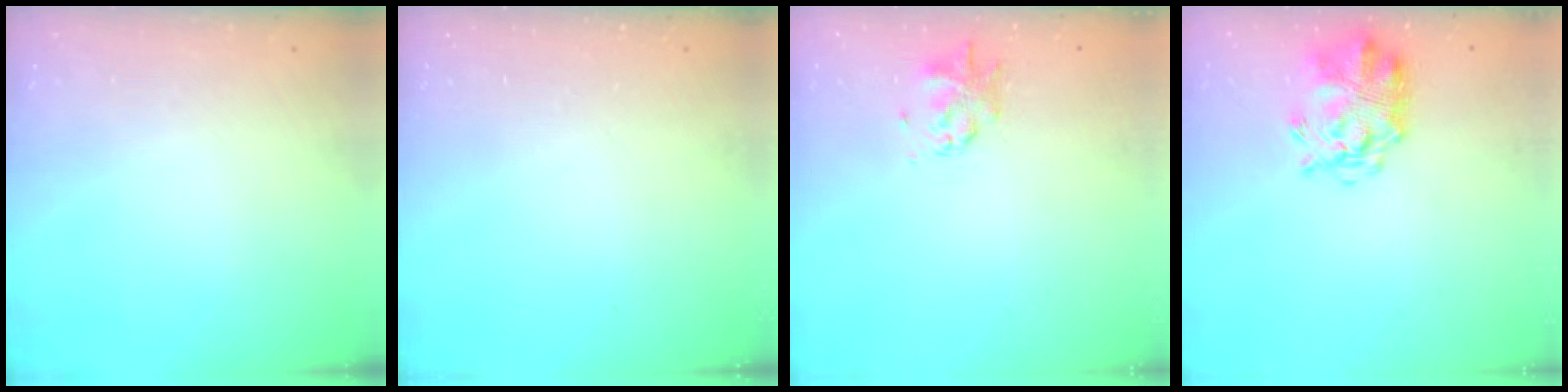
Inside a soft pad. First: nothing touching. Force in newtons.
{"total": 0.0}
{"total": 1.8, "press": 1.7, "slide": 0.4}
{"total": 4.4, "press": 4.1, "slide": 1.6}